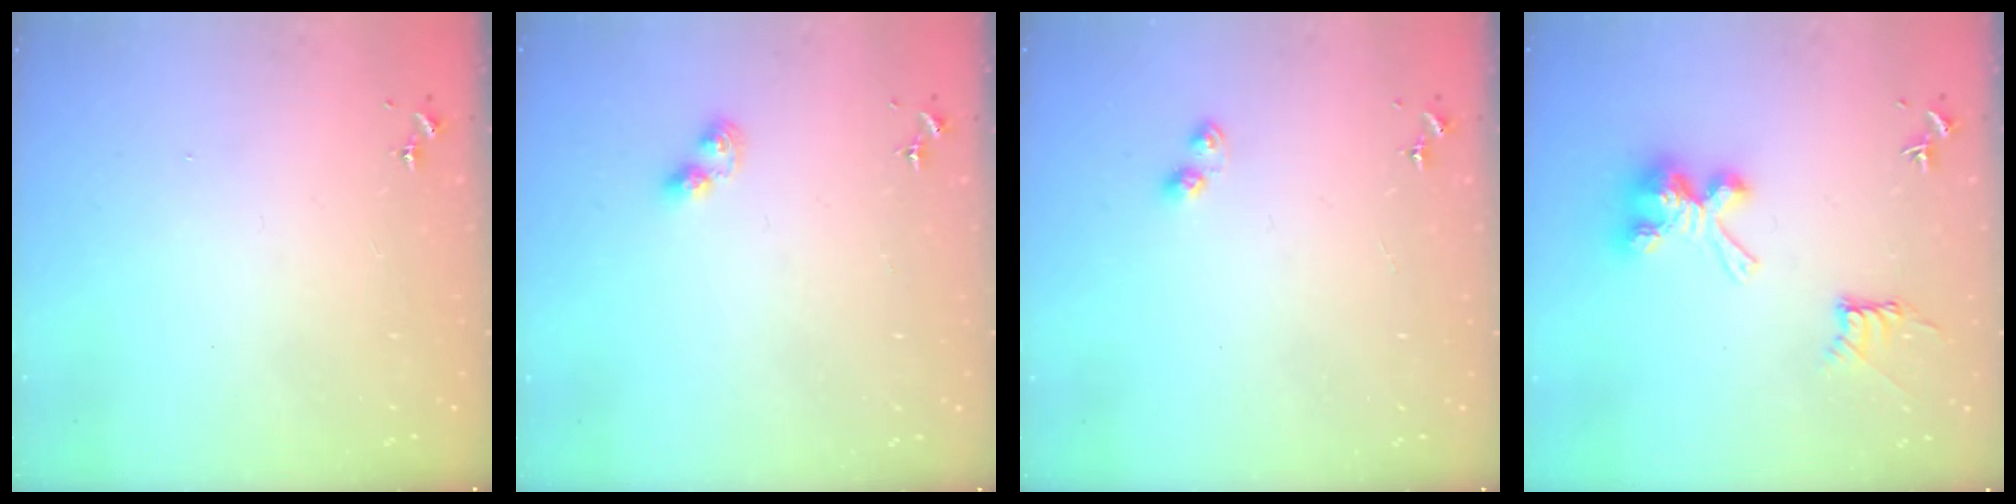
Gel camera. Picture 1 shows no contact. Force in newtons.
{"total": 3.9, "press": 3.8, "slide": 0.5}
{"total": 3.0, "press": 3.0, "slide": 0.3}
{"total": 11.3, "press": 11.3, "slide": 0.4}